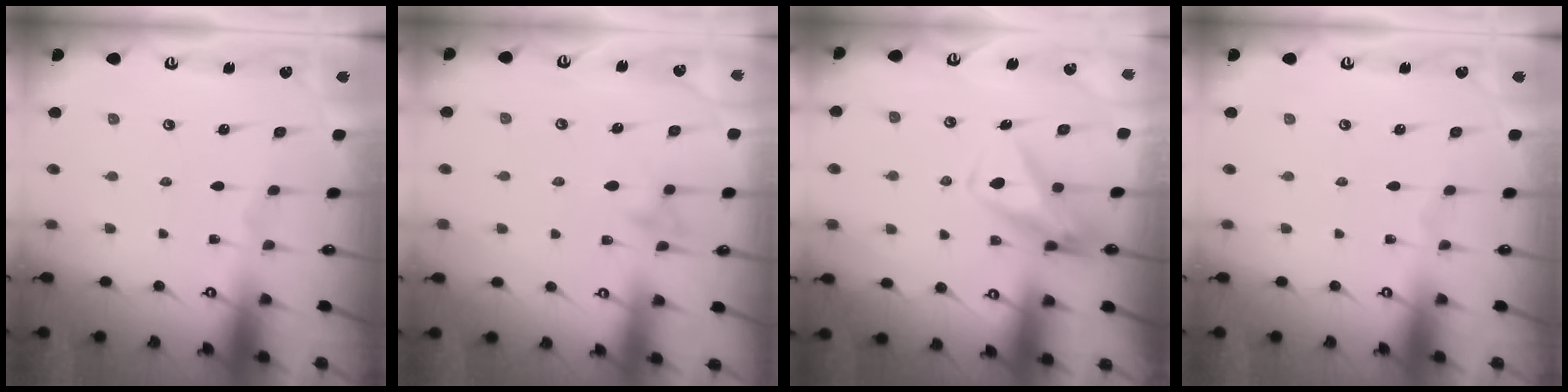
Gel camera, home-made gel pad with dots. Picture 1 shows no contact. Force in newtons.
{"total": 9.3, "press": 9.3, "slide": 0.8}
{"total": 8.8, "press": 8.7, "slide": 0.9}
{"total": 0.0}